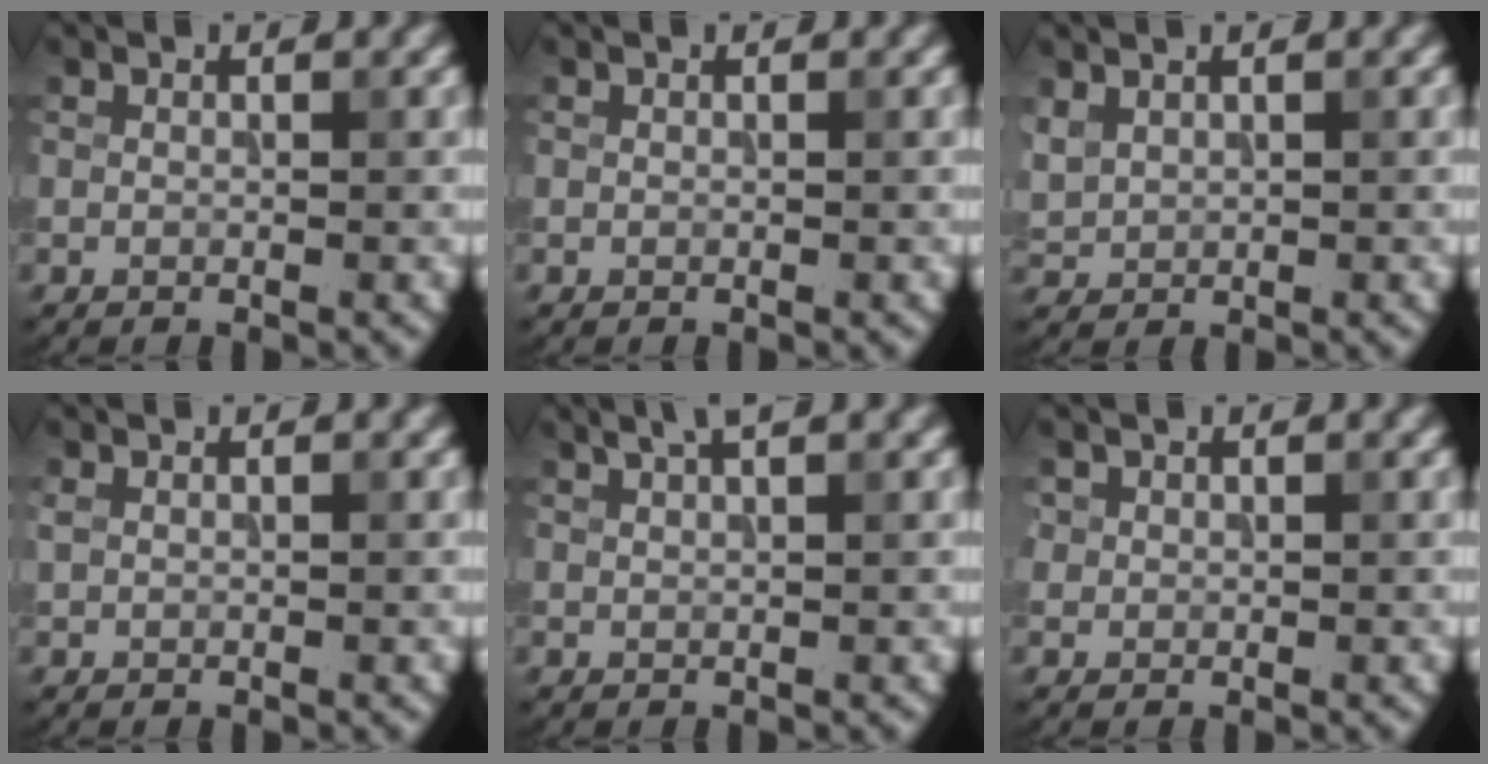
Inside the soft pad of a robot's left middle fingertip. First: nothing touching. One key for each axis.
{"total": 0.0}
{"total": 1.5, "fx": 0.9, "fy": 1.0, "fz": 0.6, "tx": -0.016, "ty": 0.001, "tz": 0.024}
{"total": 0.6, "fx": 0.3, "fy": 0.4, "fz": 0.3, "tx": -0.007, "ty": 0.000, "tz": 0.007}
{"total": 1.9, "fx": 1.4, "fy": 0.3, "fz": 1.3, "tx": -0.015, "ty": 0.004, "tz": 0.021}
{"total": 0.8, "fx": 0.2, "fy": 0.8, "fz": 0.0, "tx": 0.006, "ty": -0.004, "tz": 0.007}